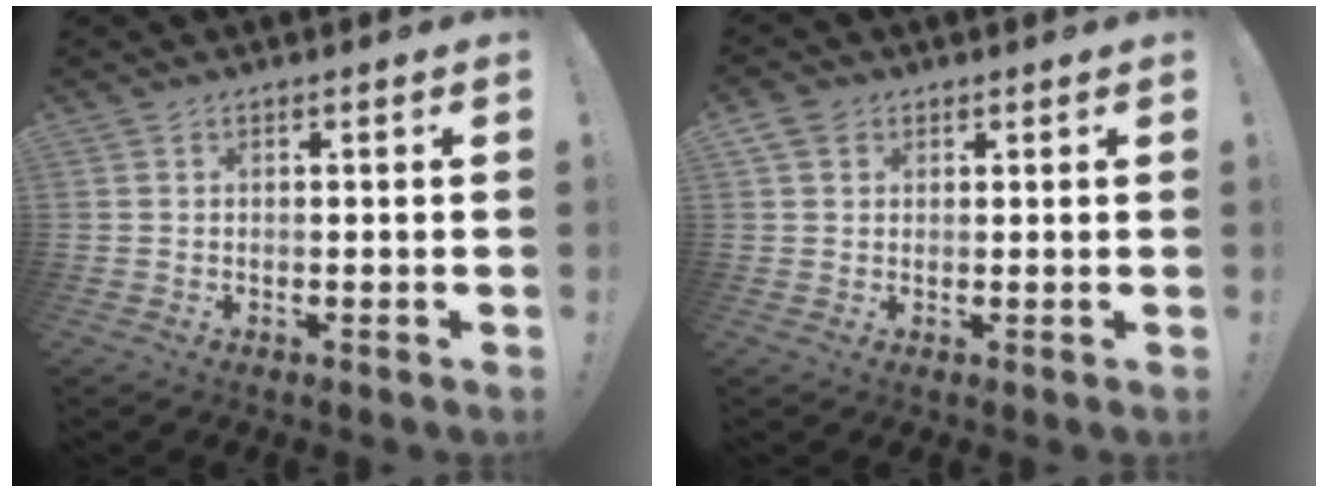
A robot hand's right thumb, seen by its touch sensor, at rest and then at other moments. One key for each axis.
{"total": 4.0, "fx": 2.0, "fy": 3.1, "fz": 1.6, "tx": -0.021, "ty": -0.003, "tz": 0.038}